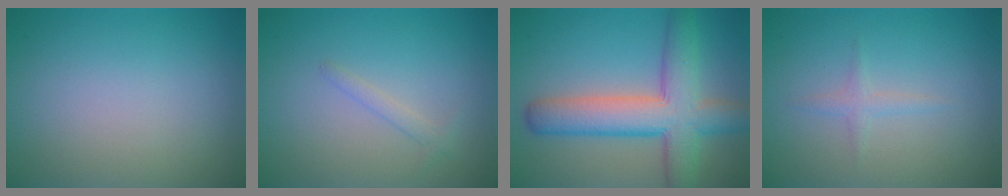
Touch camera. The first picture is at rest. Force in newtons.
{"total": 1.1, "press": 1.1, "slide": 0.1}
{"total": 8.2, "press": 8.1, "slide": 0.4}
{"total": 1.1, "press": 1.1, "slide": 0.1}